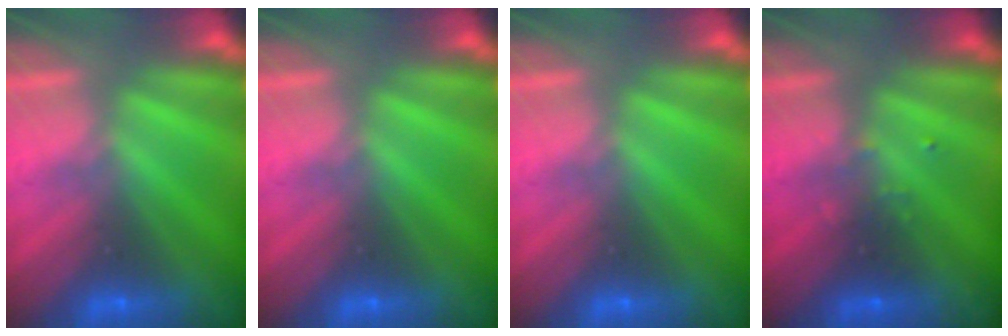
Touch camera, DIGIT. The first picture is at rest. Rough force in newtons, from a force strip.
{"total": 0.0}
{"total": 0.0}
{"total": 2.4}